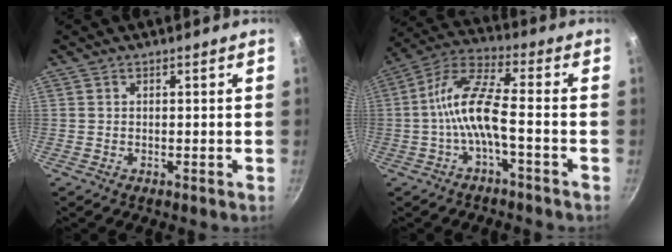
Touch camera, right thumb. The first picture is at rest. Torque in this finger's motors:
{"motor_torque": [0.01, 1.04, 1.97, -0.78, 0.78]}